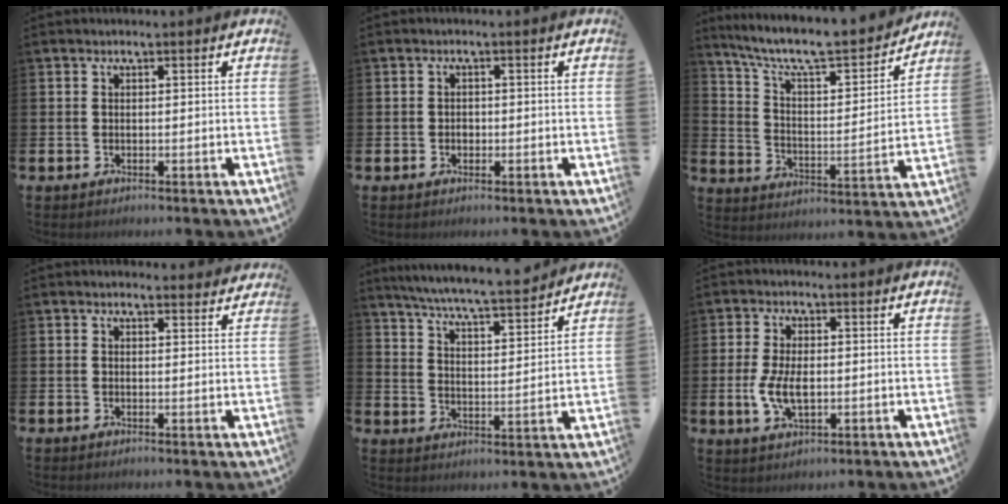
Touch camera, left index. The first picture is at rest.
{"total": 1.1, "force": [-0.2, 0.9, 0.5], "torque": [-0.008, 0.006, -0.006]}
{"total": 8.6, "force": [7.7, 1.7, 3.6], "torque": [-0.101, -0.057, 0.126]}
{"total": 1.3, "force": [1.2, 0.4, 0.0], "torque": [0.007, -0.002, 0.021]}
{"total": 6.8, "force": [6.6, -0.1, 1.8], "torque": [-0.063, -0.050, 0.113]}
{"total": 5.6, "force": [-0.5, 3.0, 4.7], "torque": [-0.088, 0.000, -0.013]}